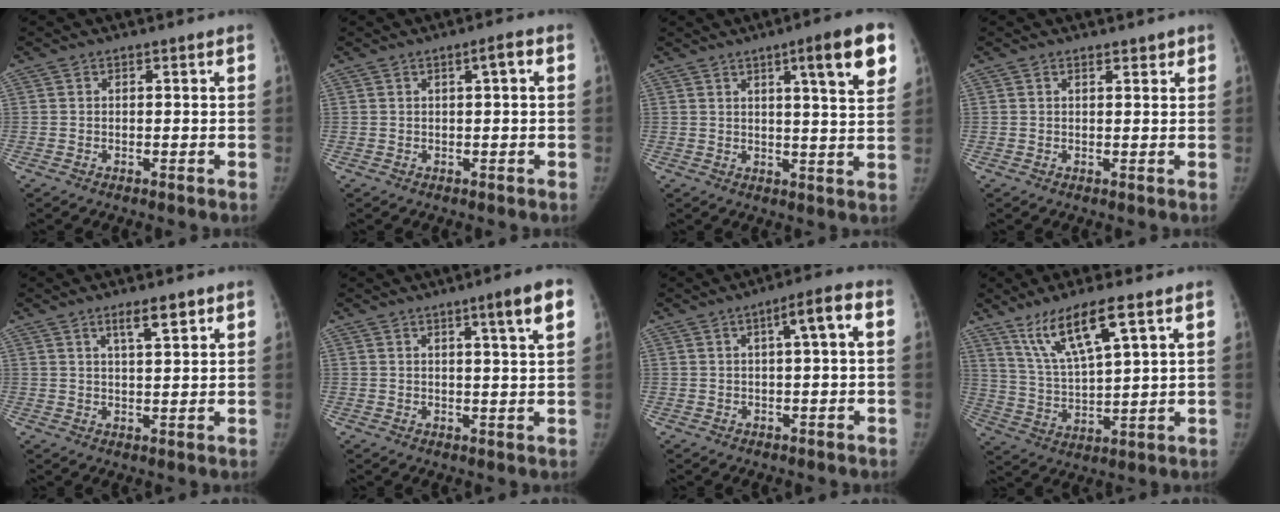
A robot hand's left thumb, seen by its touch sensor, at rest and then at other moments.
{"total": 2.0, "force": [0.4, 0.3, 1.9], "torque": [-0.026, 0.006, 0.003]}
{"total": 11.2, "force": [5.4, 1.4, 9.6], "torque": [-0.119, -0.021, 0.070]}
{"total": 1.4, "force": [1.2, 0.6, 0.6], "torque": [0.002, -0.006, 0.016]}
{"total": 4.7, "force": [2.9, 1.1, 3.5], "torque": [-0.048, -0.015, 0.049]}
{"total": 6.2, "force": [3.1, 0.0, 5.4], "torque": [-0.076, -0.012, 0.044]}
{"total": 5.0, "force": [0.9, 0.6, 4.9], "torque": [-0.072, 0.021, 0.009]}
{"total": 12.2, "force": [7.3, 2.4, 9.4], "torque": [-0.178, -0.028, 0.149]}